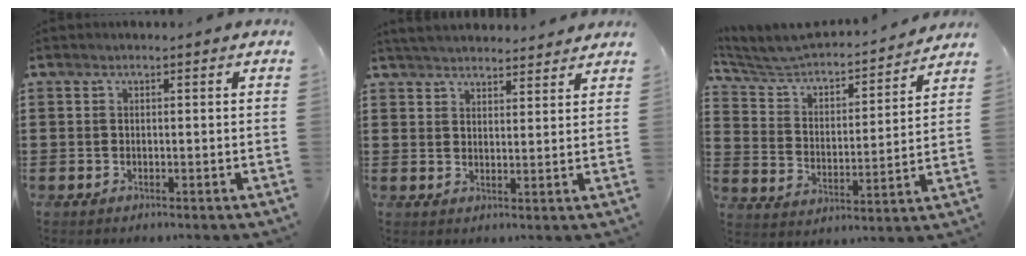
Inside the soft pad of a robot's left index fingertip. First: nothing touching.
{"total": 3.9, "force": [3.8, 0.3, 0.5], "torque": [-0.021, -0.011, 0.071]}
{"total": 4.3, "force": [4.0, 1.2, 0.9], "torque": [-0.043, -0.036, 0.058]}